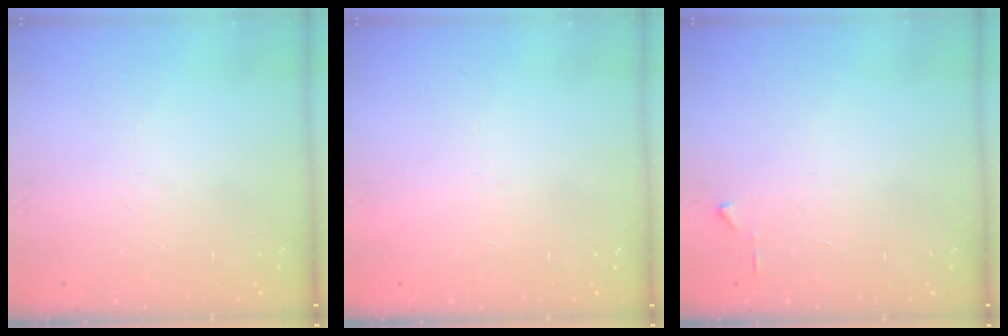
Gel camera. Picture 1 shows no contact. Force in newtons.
{"total": 1.6, "press": 1.6, "slide": 0.1}
{"total": 3.2, "press": 3.2, "slide": 0.4}